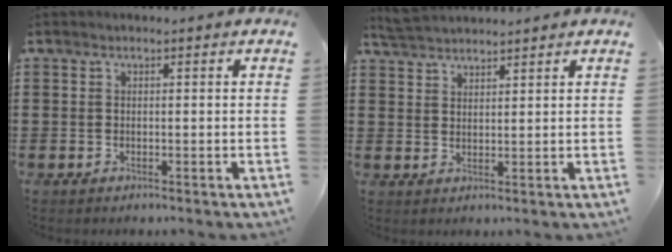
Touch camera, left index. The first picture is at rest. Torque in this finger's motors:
{"motor_torque": [-1.34, 0.80, -1.05, -0.06]}